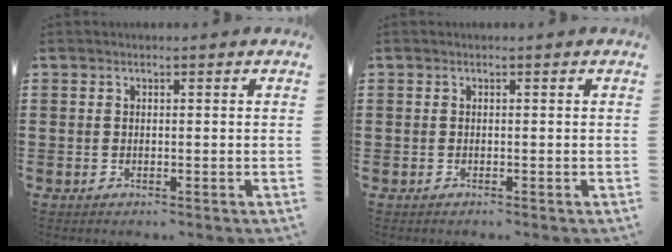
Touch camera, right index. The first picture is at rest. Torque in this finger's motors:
{"motor_torque": [-0.14, -0.20, -0.08, -0.03]}